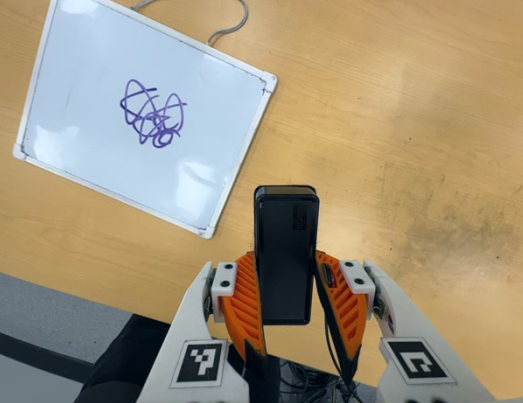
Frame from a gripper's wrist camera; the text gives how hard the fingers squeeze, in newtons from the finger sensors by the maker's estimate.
{"total": 4.0, "left": 2.4, "right": 5.6}